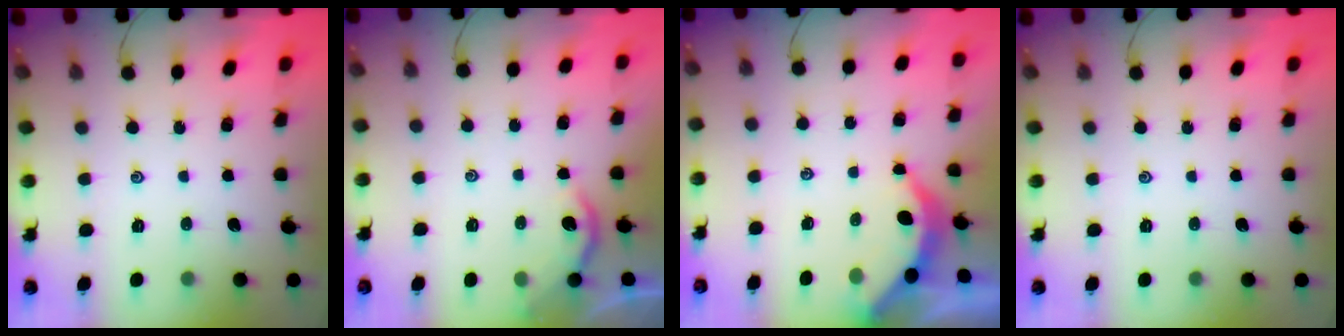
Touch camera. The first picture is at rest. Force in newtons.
{"total": 2.2, "press": 2.2, "slide": 0.2}
{"total": 3.9, "press": 3.9, "slide": 0.5}
{"total": 0.0}